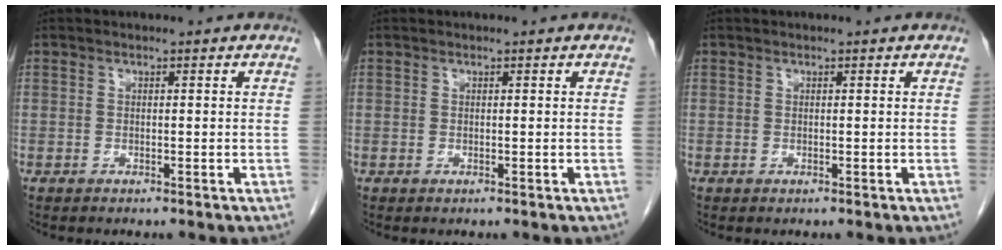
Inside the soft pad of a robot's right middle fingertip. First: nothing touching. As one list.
[{"total": 0.0}, {"total": 0.0}]